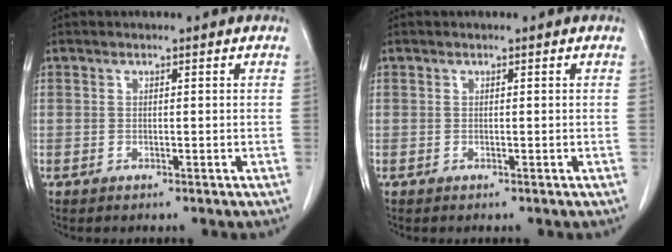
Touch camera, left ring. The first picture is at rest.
{"total": 0.0}